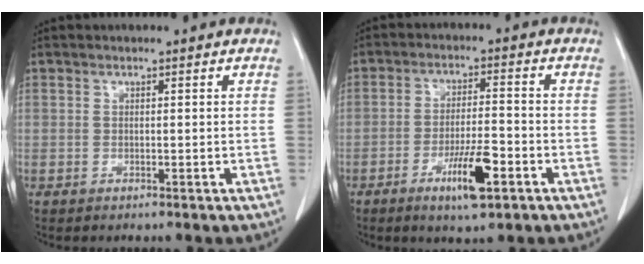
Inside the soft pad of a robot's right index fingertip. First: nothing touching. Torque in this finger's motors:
{"motor_torque": [0.80, -0.56, 0.18, 0.04]}